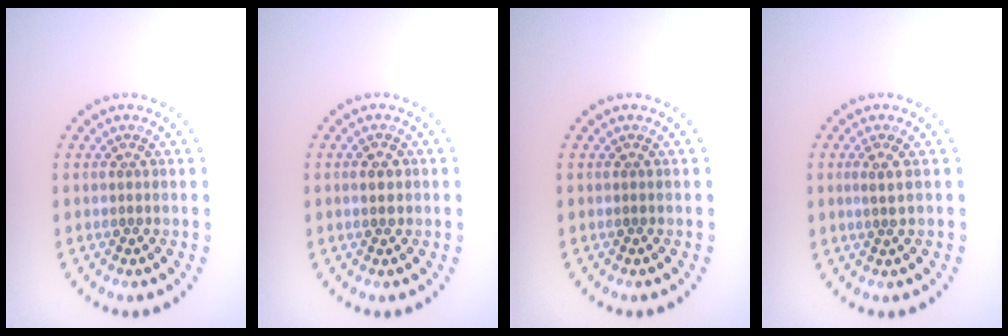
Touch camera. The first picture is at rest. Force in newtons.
{"total": 1.7, "press": 1.7, "slide": 0.1}
{"total": 0.0}
{"total": 0.9, "press": 0.6, "slide": 0.6}